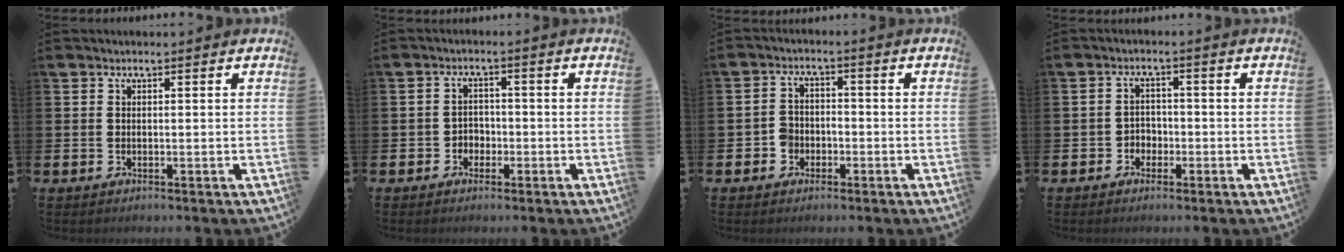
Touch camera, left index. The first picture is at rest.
{"total": 2.4, "force": [-1.3, 1.9, 0.5], "torque": [-0.012, 0.006, -0.032]}
{"total": 3.1, "force": [-1.8, 2.4, 0.5], "torque": [-0.020, 0.010, -0.041]}
{"total": 2.4, "force": [-1.5, 1.9, 0.4], "torque": [-0.018, 0.009, -0.034]}